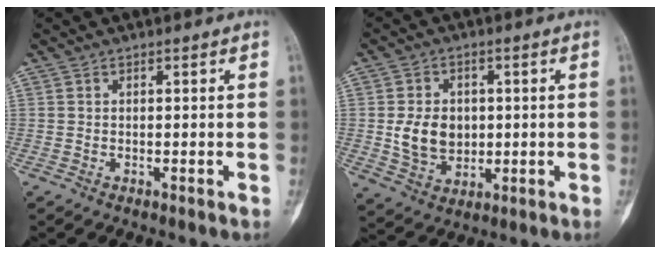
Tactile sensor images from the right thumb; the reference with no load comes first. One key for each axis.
{"total": 8.8, "fx": 0.2, "fy": 6.9, "fz": 5.5, "tx": -0.071, "ty": -0.007, "tz": 0.013}